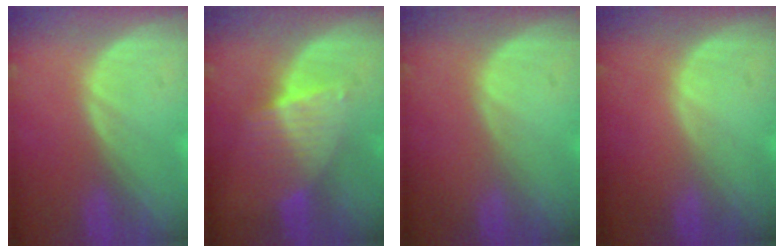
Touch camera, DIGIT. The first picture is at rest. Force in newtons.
{"total": 6.6, "press": 5.8, "slide": 3.0}
{"total": 0.0}
{"total": 0.0}